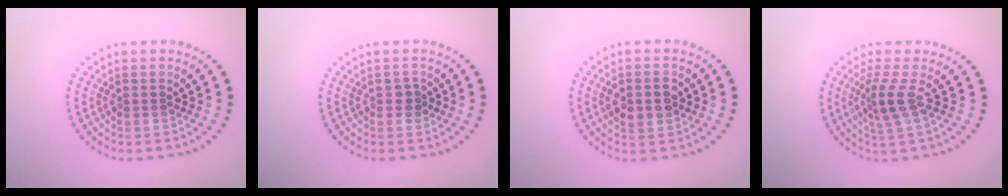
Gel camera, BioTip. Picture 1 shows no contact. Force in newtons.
{"total": 1.0, "press": 0.9, "slide": 0.3}
{"total": 2.9, "press": 2.9, "slide": 0.1}
{"total": 2.5, "press": 1.8, "slide": 1.7}